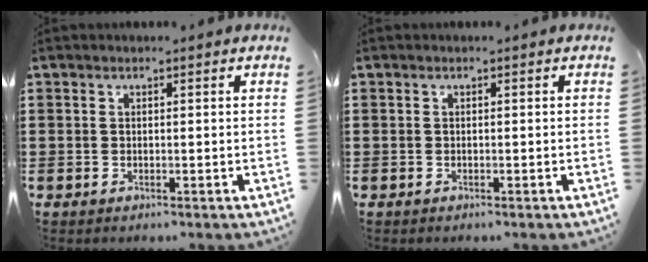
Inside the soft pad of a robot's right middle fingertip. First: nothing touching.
{"total": 0.0}